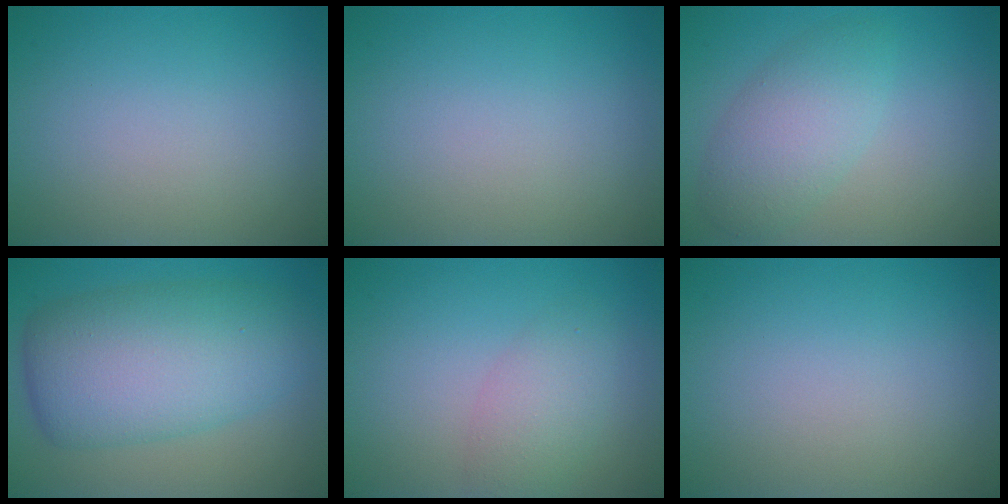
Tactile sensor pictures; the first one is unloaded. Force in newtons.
{"total": 0.0}
{"total": 3.9, "press": 3.9, "slide": 0.1}
{"total": 9.4, "press": 9.4, "slide": 0.2}
{"total": 3.0, "press": 3.0, "slide": 0.2}
{"total": 0.0}